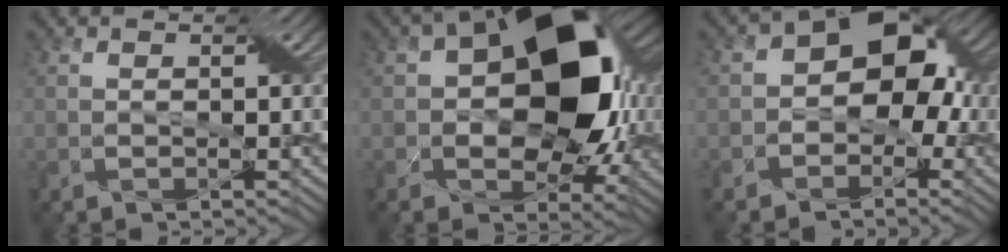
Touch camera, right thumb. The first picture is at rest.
{"total": 16.3, "force": [2.8, 10.3, 12.4], "torque": [-0.181, 0.010, 0.043]}
{"total": 8.9, "force": [-0.2, 6.4, 6.2], "torque": [-0.070, 0.011, -0.018]}